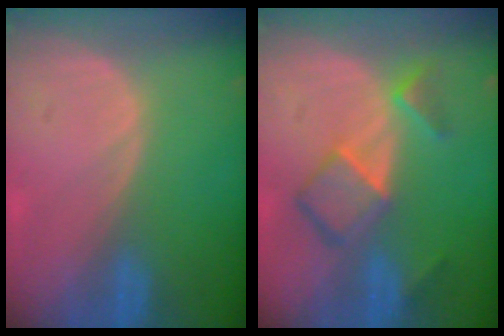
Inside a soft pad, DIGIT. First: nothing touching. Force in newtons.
{"total": 7.1, "press": 6.0, "slide": 3.6}